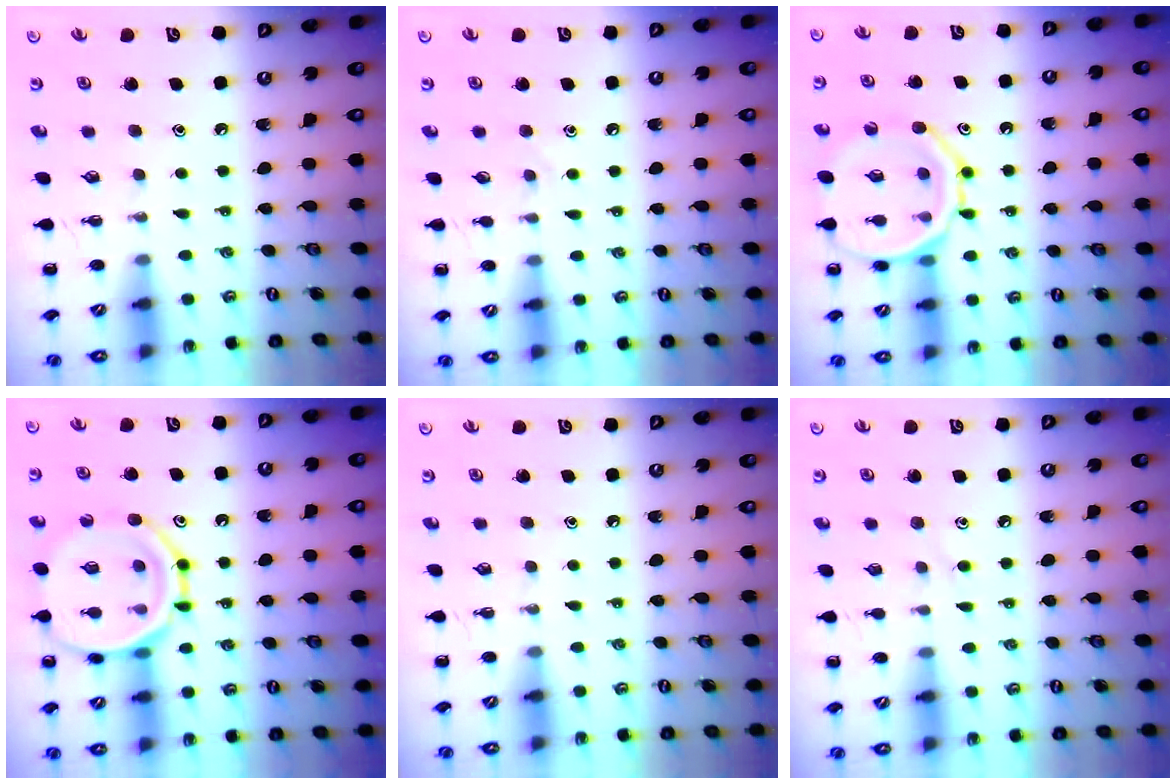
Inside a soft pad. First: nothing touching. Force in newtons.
{"total": 3.0, "press": 2.8, "slide": 1.0}
{"total": 15.5, "press": 15.4, "slide": 1.7}
{"total": 17.0, "press": 16.9, "slide": 2.1}
{"total": 0.0}
{"total": 5.2, "press": 4.9, "slide": 1.8}